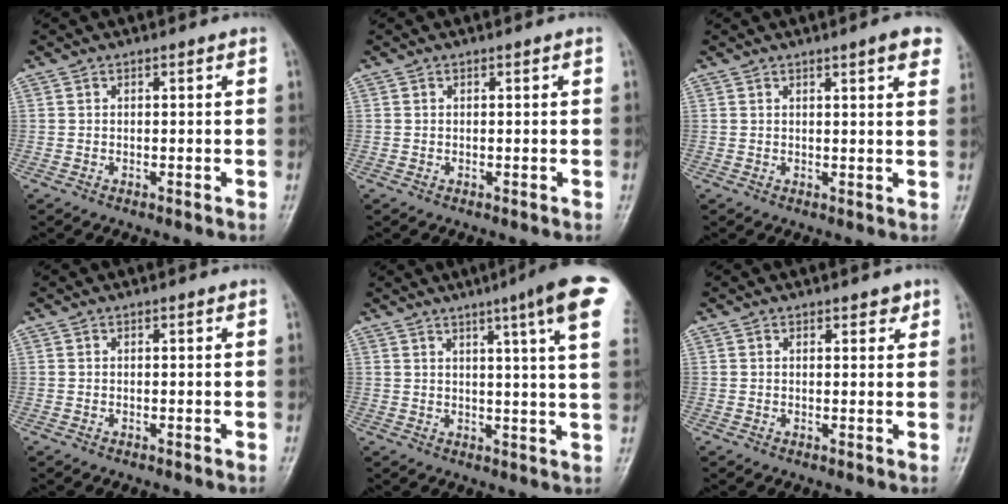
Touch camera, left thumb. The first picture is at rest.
{"total": 0.0}
{"total": 5.1, "force": [3.1, 0.9, 4.0], "torque": [-0.037, -0.006, 0.035]}
{"total": 0.0}
{"total": 13.4, "force": [7.1, 0.4, 11.4], "torque": [-0.147, -0.022, 0.074]}
{"total": 1.7, "force": [1.2, 0.9, 0.9], "torque": [0.002, -0.005, 0.012]}